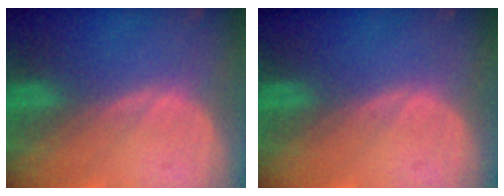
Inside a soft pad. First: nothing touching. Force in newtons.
{"total": 0.0}